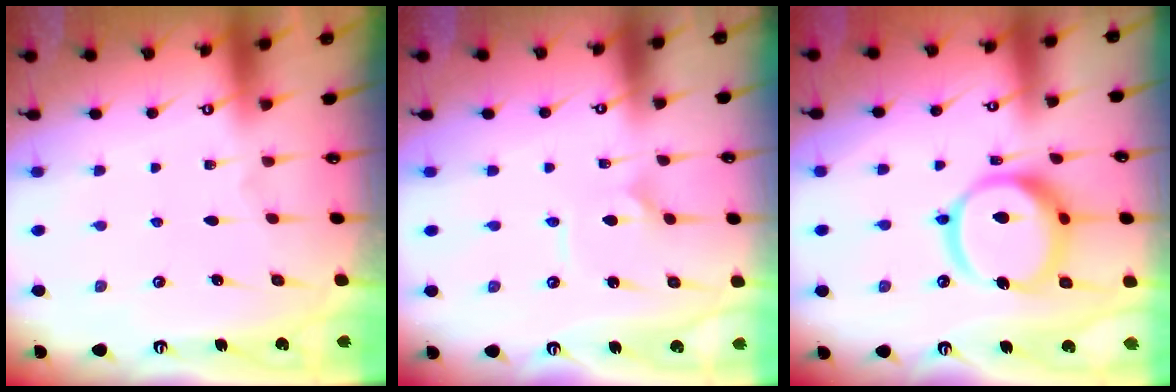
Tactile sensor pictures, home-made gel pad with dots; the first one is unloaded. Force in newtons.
{"total": 2.6, "press": 2.6, "slide": 0.3}
{"total": 16.3, "press": 16.2, "slide": 1.7}